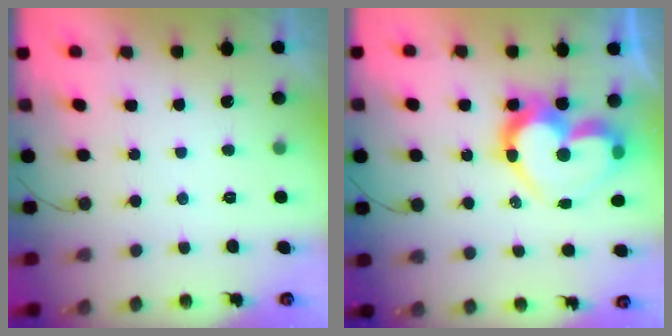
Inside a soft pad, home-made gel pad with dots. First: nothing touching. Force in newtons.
{"total": 20.1, "press": 20.0, "slide": 1.8}